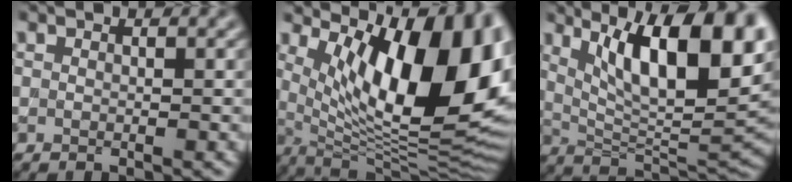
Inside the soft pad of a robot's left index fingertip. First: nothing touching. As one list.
[{"total": 14.6, "force": [4.2, 5.4, 12.9], "torque": [-0.169, -0.017, 0.072]}, {"total": 13.0, "force": [5.1, 4.0, 11.2], "torque": [-0.147, -0.001, 0.085]}]